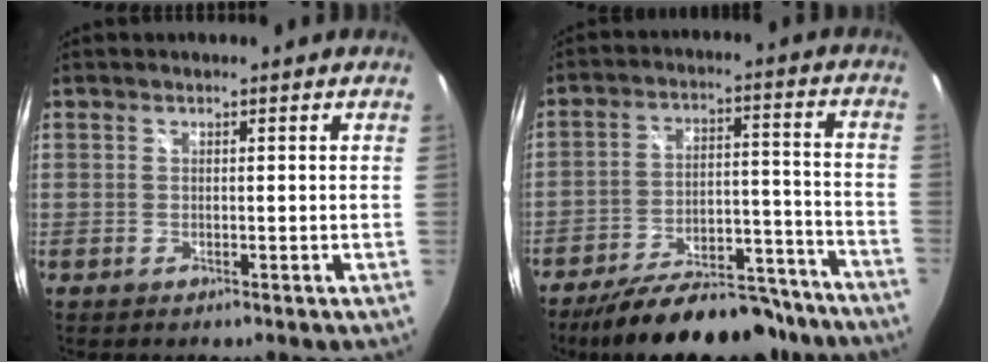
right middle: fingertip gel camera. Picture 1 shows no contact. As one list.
[{"total": 22.4, "force": [-18.9, 7.3, 9.6], "torque": [-0.166, 0.010, -0.245]}]